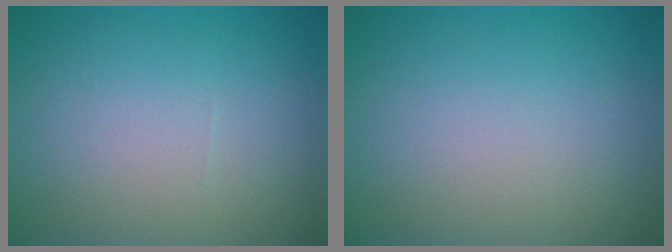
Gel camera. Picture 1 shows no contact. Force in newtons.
{"total": 0.0}